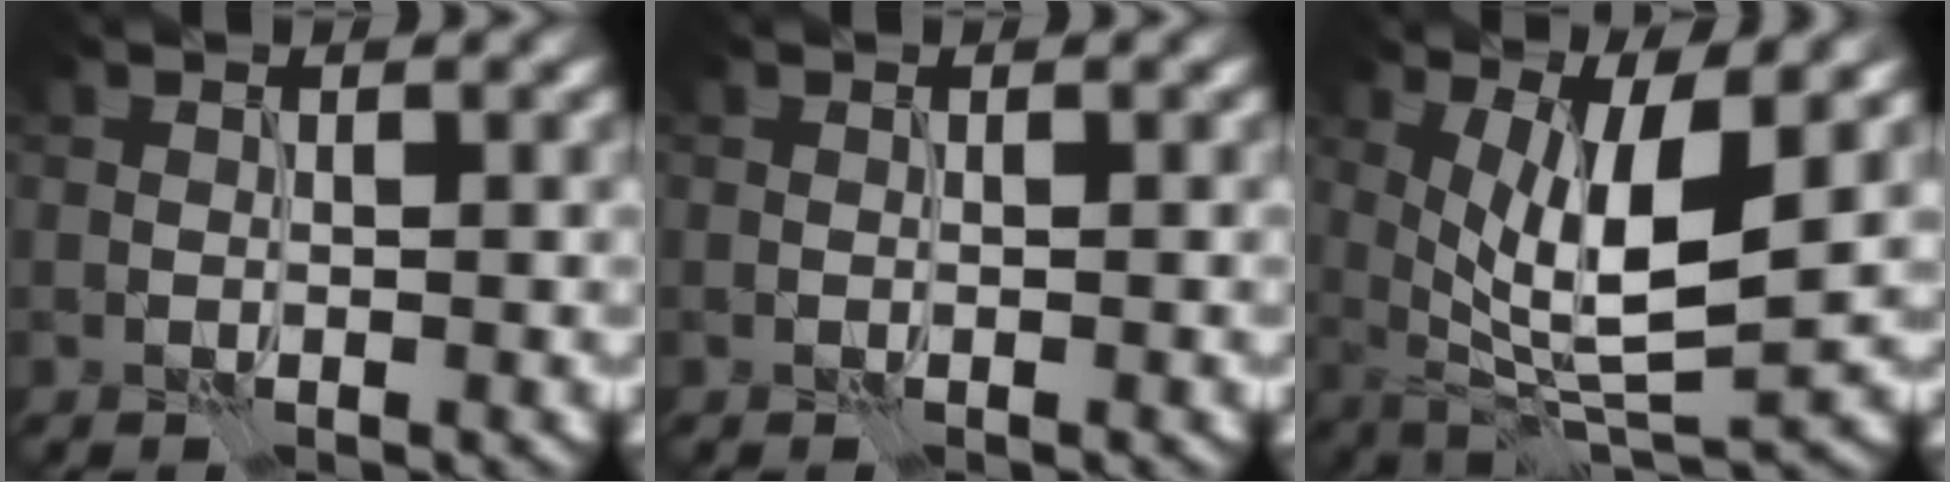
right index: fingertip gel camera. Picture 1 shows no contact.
{"total": 0.0}
{"total": 7.9, "force": [1.1, 2.3, 7.5], "torque": [-0.127, -0.008, 0.022]}